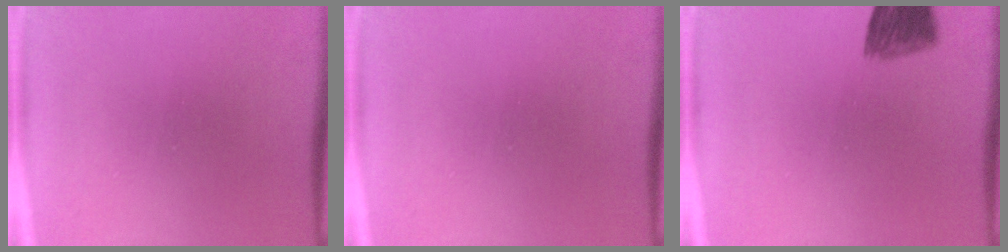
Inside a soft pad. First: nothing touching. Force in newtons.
{"total": 0.0}
{"total": 6.0}